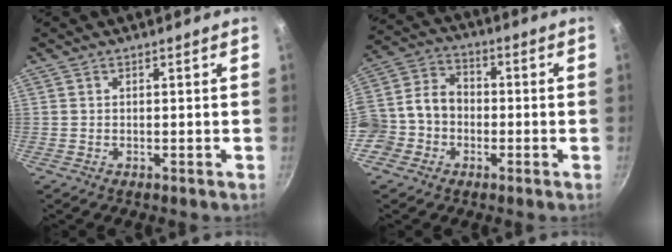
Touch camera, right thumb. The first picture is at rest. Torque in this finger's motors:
{"motor_torque": [2.32, 2.51, 1.36, -1.06, 0.28]}